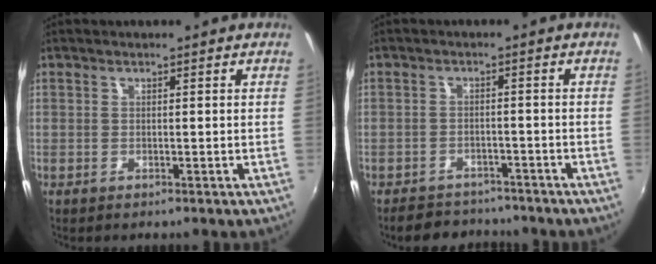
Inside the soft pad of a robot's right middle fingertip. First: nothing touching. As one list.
[{"total": 7.1, "force": [-6.3, 3.1, 1.3], "torque": [-0.039, 0.011, -0.091]}]